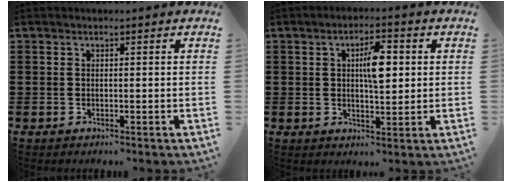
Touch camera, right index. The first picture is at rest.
{"total": 6.1, "force": [1.1, 2.3, 5.5], "torque": [-0.086, 0.001, 0.009]}